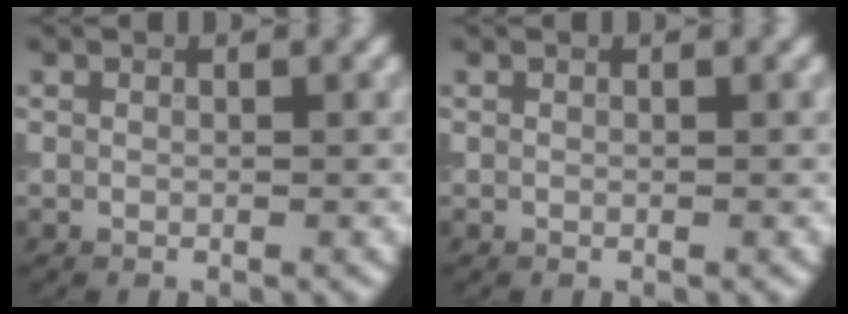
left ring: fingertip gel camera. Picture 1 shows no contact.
{"total": 0.0}